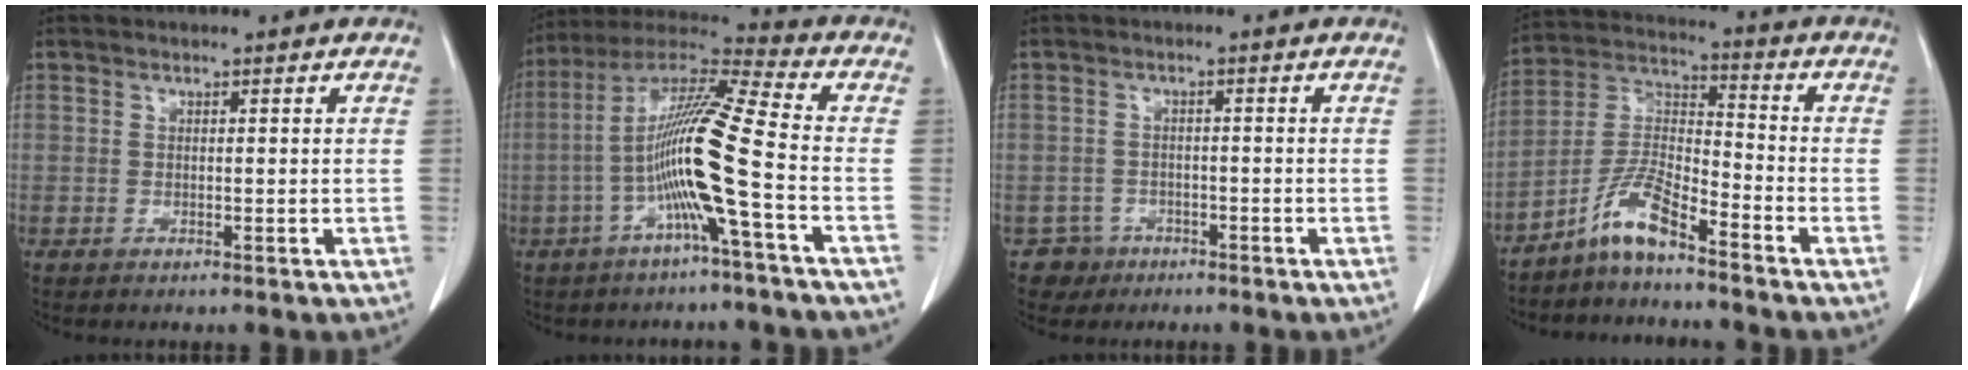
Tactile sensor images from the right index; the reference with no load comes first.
{"total": 13.9, "force": [-3.5, -1.3, 13.4], "torque": [-0.257, 0.010, -0.078]}
{"total": 3.4, "force": [-1.8, 2.7, -0.7], "torque": [0.013, 0.012, -0.031]}
{"total": 7.9, "force": [-6.0, 1.1, 5.0], "torque": [-0.115, 0.006, -0.121]}